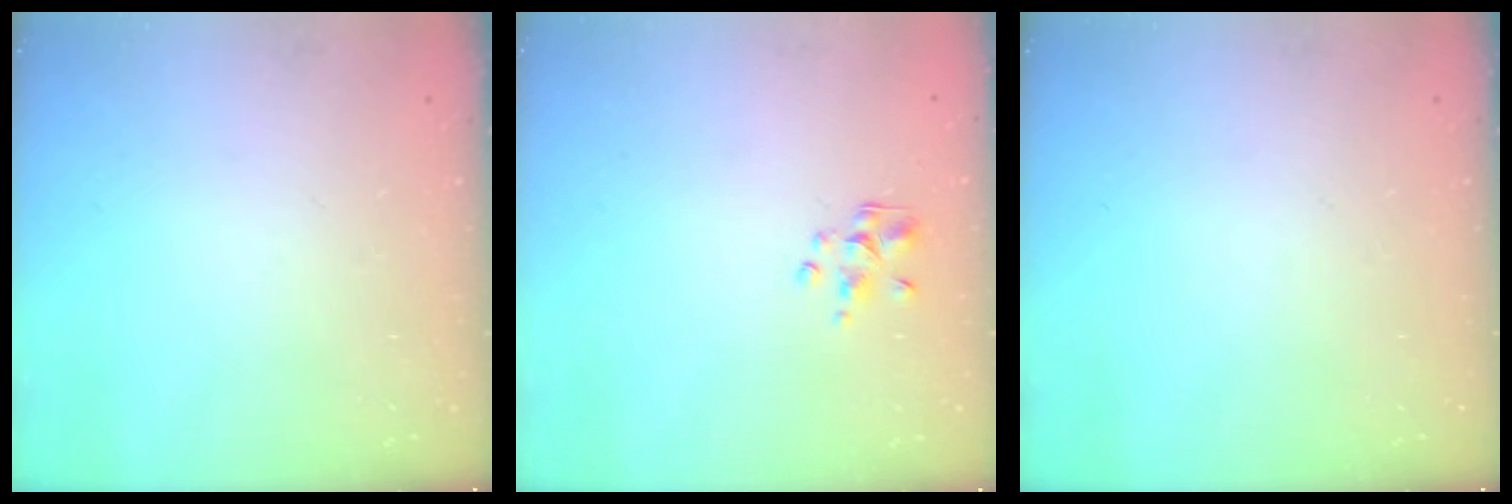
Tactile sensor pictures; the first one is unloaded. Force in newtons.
{"total": 1.9, "press": 1.8, "slide": 0.6}
{"total": 0.0}